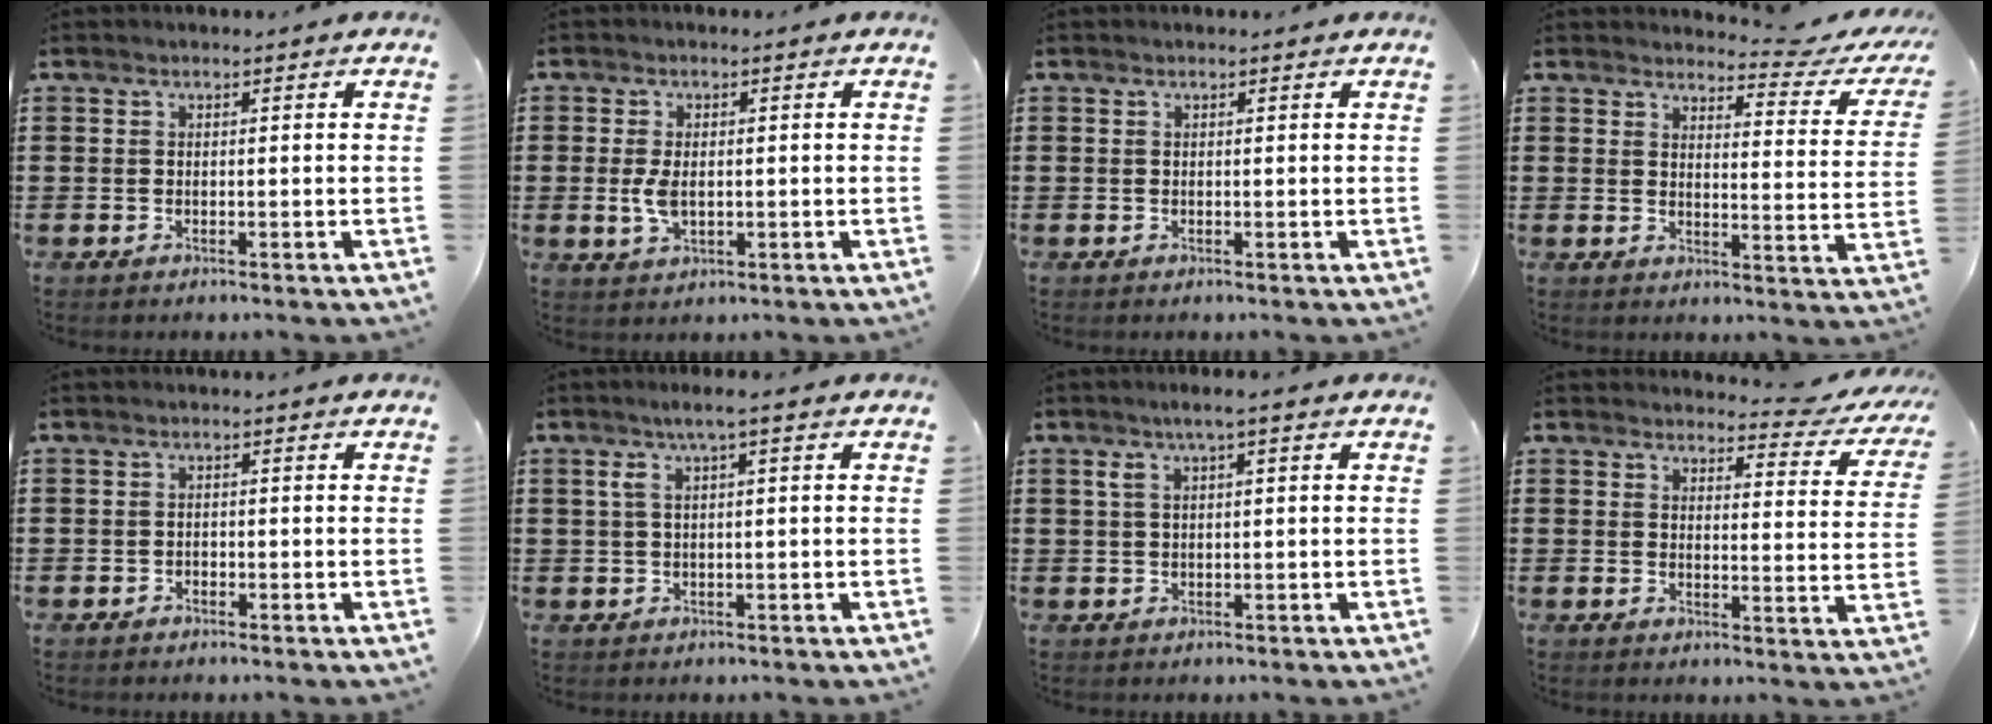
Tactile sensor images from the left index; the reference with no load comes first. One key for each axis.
{"total": 4.0, "fx": -0.1, "fy": 2.1, "fz": 3.3, "tx": -0.086, "ty": -0.003, "tz": -0.008}
{"total": 0.0}
{"total": 4.4, "fx": 3.9, "fy": 0.4, "fz": 2.0, "tx": -0.040, "ty": -0.025, "tz": 0.061}
{"total": 0.9, "fx": -0.8, "fy": 0.5, "fz": 0.1, "tx": -0.006, "ty": 0.002, "tz": -0.018}
{"total": 2.9, "fx": 0.4, "fy": 0.4, "fz": 2.9, "tx": -0.063, "ty": 0.000, "tz": 0.002}
{"total": 2.3, "fx": 0.5, "fy": 0.4, "fz": 2.2, "tx": -0.042, "ty": 0.002, "tz": 0.006}
{"total": 4.3, "fx": 3.9, "fy": 0.5, "fz": 1.5, "tx": -0.031, "ty": -0.022, "tz": 0.066}